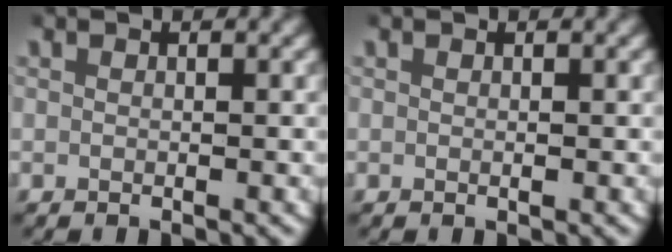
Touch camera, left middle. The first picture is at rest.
{"total": 0.0}